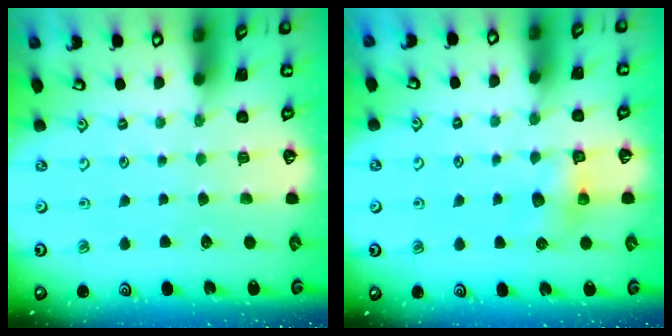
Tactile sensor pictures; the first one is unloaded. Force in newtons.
{"total": 6.5, "press": 6.5, "slide": 0.3}